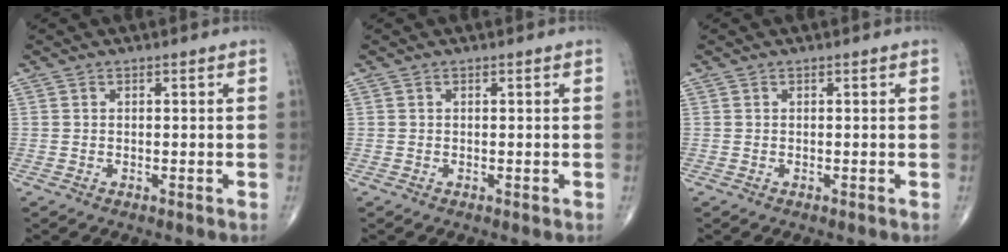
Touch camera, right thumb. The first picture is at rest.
{"total": 0.0}
{"total": 0.0}